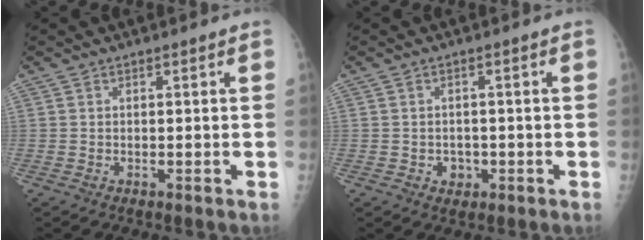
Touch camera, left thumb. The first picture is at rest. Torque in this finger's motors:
{"motor_torque": [-0.09, 0.07, 0.13, 0.07, 0.00]}